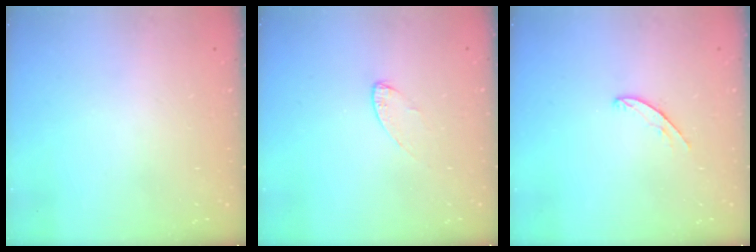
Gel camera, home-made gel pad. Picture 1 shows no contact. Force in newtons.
{"total": 4.6, "press": 4.5, "slide": 0.5}
{"total": 4.2, "press": 4.2, "slide": 0.2}